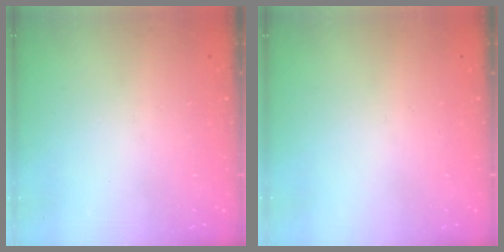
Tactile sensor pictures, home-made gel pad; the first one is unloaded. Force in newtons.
{"total": 0.0}